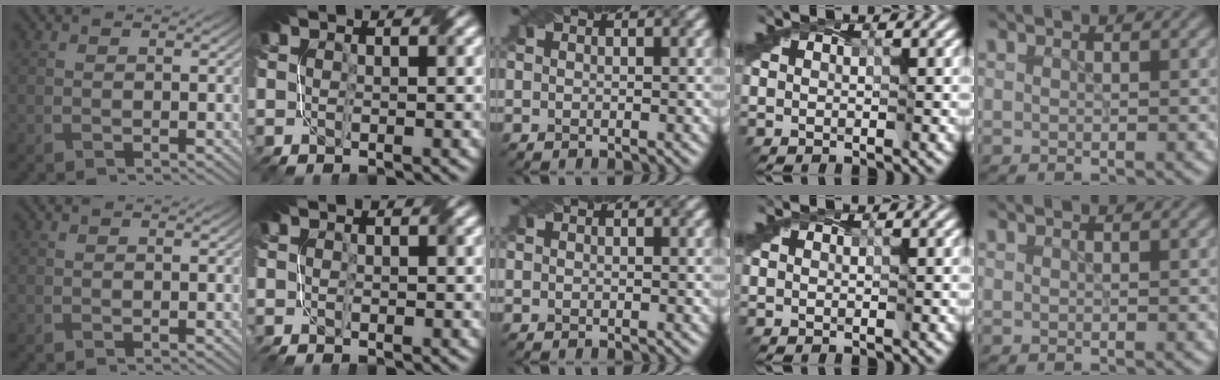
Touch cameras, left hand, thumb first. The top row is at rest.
{"index": {"total": 0.9, "force": [-0.4, 0.3, 0.7], "torque": [-0.007, -0.003, 0.000]}}